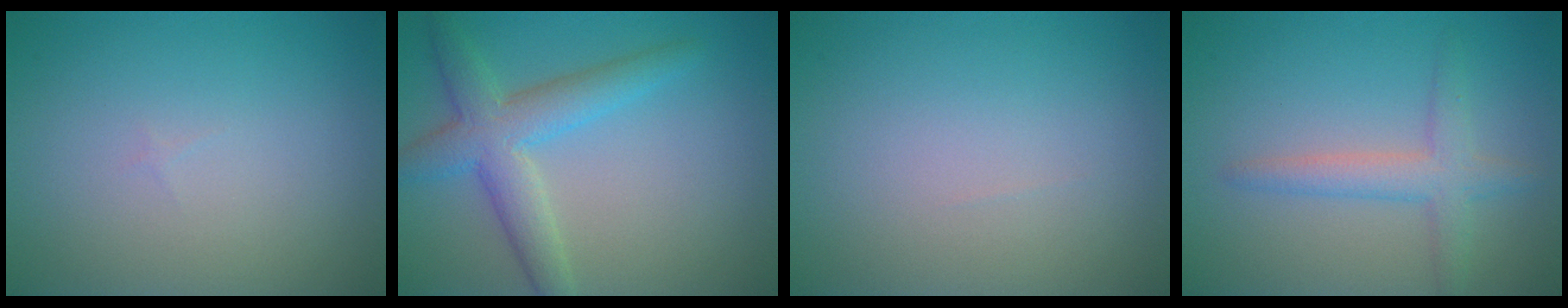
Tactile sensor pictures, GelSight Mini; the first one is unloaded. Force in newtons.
{"total": 4.8, "press": 4.8, "slide": 0.2}
{"total": 0.0}
{"total": 2.9, "press": 2.9, "slide": 0.2}